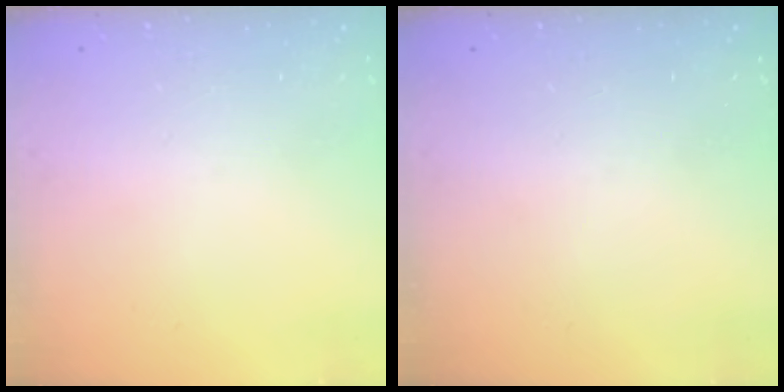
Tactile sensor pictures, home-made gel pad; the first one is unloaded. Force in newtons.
{"total": 0.0}